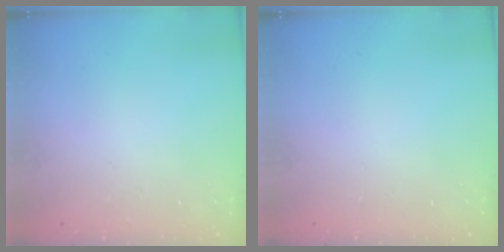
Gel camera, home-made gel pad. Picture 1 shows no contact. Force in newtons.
{"total": 0.0}